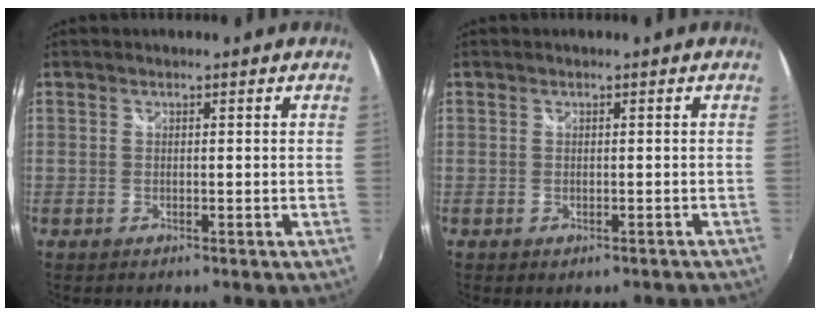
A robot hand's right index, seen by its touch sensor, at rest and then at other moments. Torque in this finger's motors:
{"motor_torque": [-1.59, -0.55, -0.34, -0.14]}